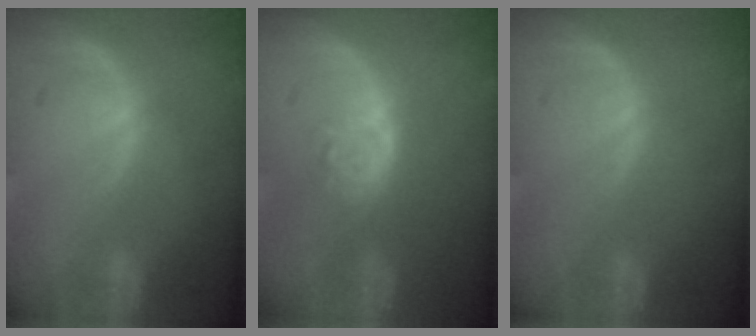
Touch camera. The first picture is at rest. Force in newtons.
{"total": 4.1, "press": 3.6, "slide": 1.9}
{"total": 0.0}